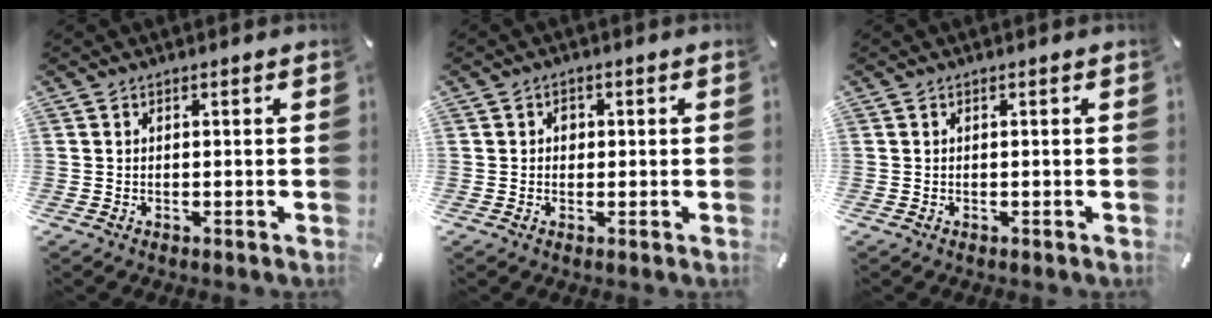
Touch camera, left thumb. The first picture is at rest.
{"total": 2.1, "force": [0.0, 1.8, 1.0], "torque": [-0.006, 0.000, -0.007]}
{"total": 0.0}